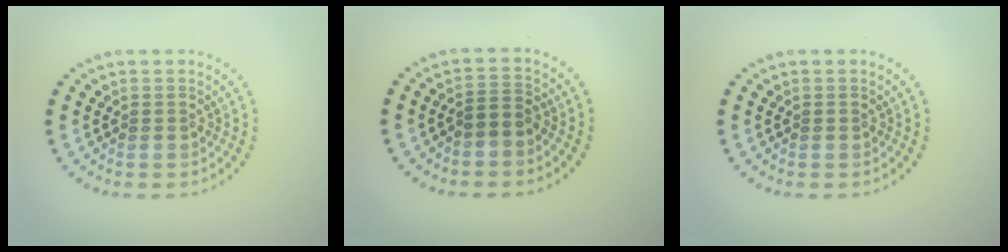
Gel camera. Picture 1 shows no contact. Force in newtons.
{"total": 1.7, "press": 1.3, "slide": 1.1}
{"total": 0.0}